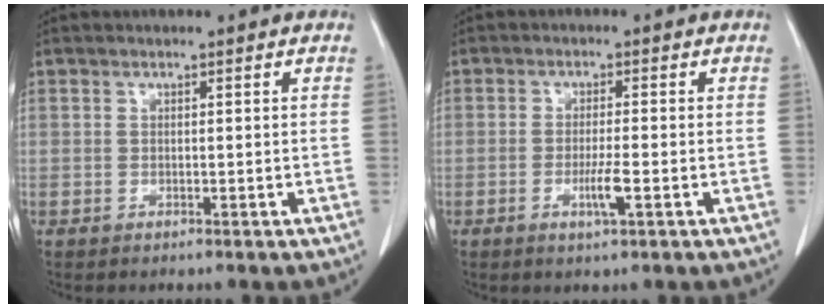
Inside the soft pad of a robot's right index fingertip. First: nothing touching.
{"total": 3.6, "force": [-1.2, 0.0, 3.4], "torque": [-0.065, -0.006, -0.022]}